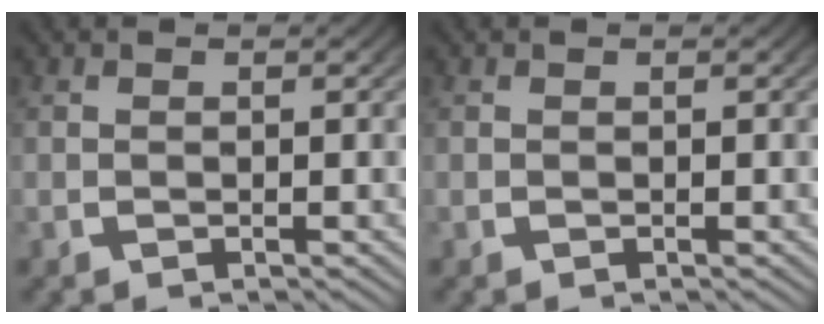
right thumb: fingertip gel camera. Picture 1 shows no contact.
{"total": 0.0}